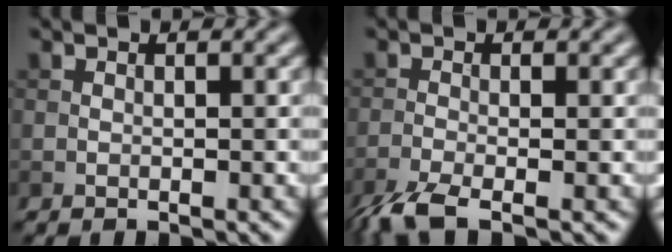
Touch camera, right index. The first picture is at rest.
{"total": 3.9, "force": [-2.7, 0.9, 2.6], "torque": [-0.059, -0.012, -0.064]}